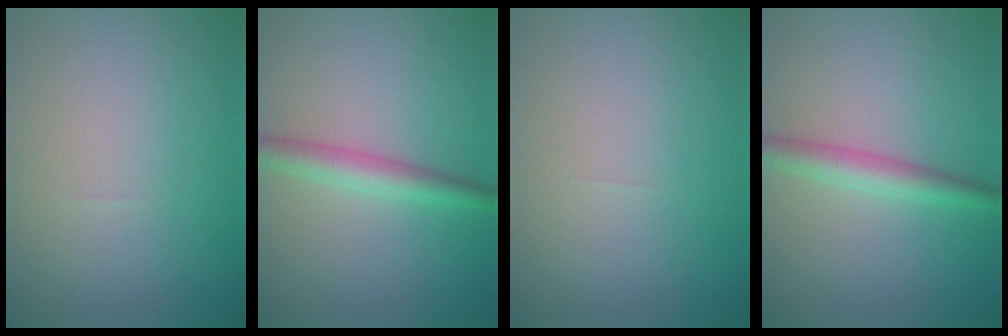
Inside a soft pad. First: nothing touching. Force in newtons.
{"total": 2.8, "press": 2.8, "slide": 0.0}
{"total": 0.0}
{"total": 2.8, "press": 2.8, "slide": 0.0}